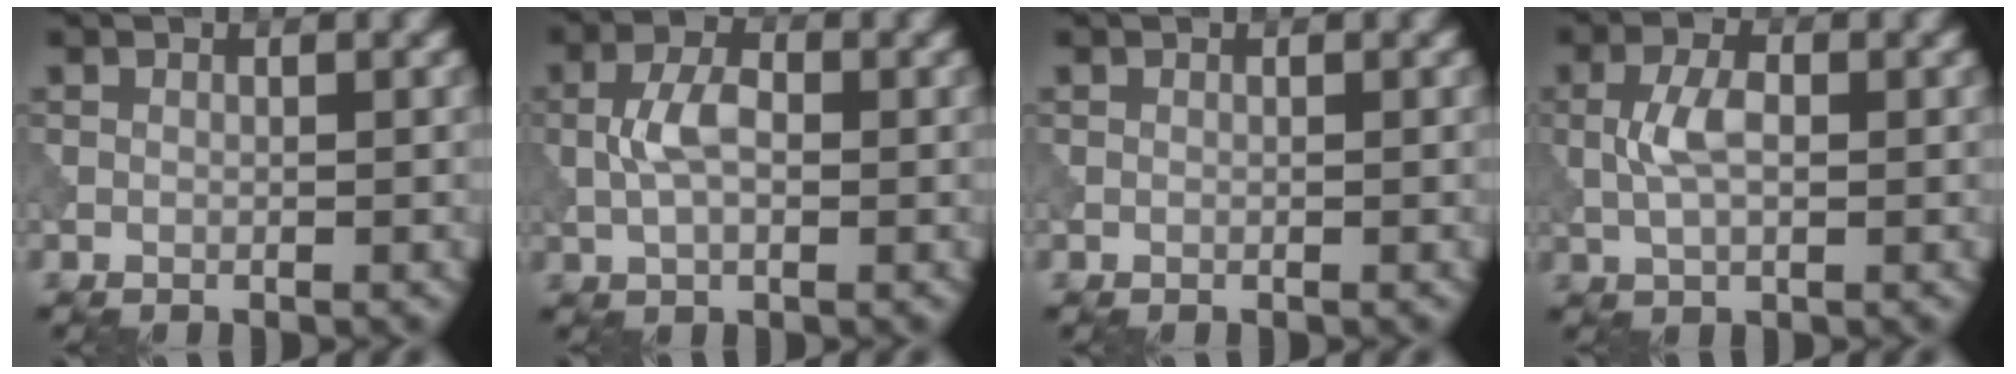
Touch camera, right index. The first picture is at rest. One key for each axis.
{"total": 3.7, "fx": -0.1, "fy": 2.0, "fz": 3.1, "tx": -0.068, "ty": 0.004, "tz": -0.005}
{"total": 0.0}
{"total": 3.4, "fx": 0.0, "fy": 1.7, "fz": 2.9, "tx": -0.066, "ty": 0.002, "tz": -0.001}